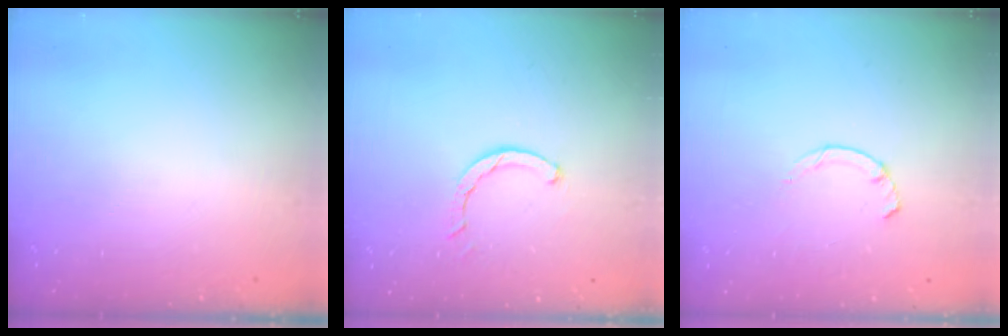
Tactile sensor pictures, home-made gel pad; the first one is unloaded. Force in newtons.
{"total": 2.4, "press": 2.4, "slide": 0.1}
{"total": 1.9, "press": 1.9, "slide": 0.3}